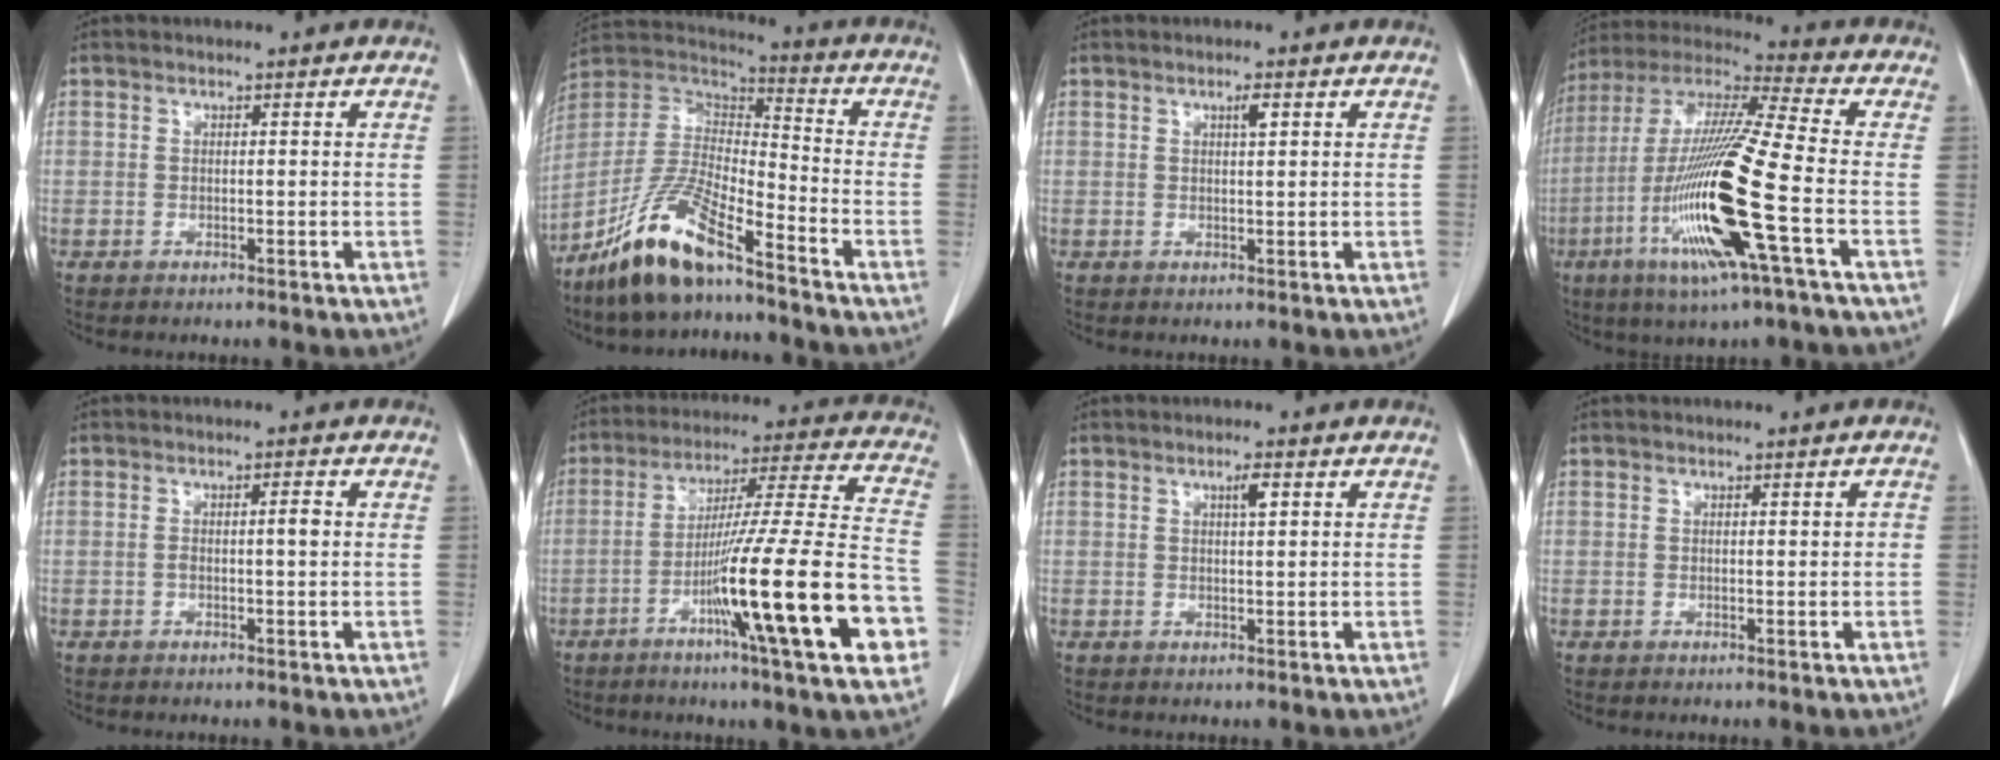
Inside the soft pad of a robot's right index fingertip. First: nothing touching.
{"total": 14.5, "force": [-10.1, 2.9, 10.0], "torque": [-0.207, -0.006, -0.192]}
{"total": 1.4, "force": [0.6, 0.2, 1.2], "torque": [-0.022, 0.000, 0.009]}
{"total": 20.3, "force": [-6.2, 0.0, 19.3], "torque": [-0.413, -0.027, -0.127]}
{"total": 1.9, "force": [-0.1, 0.1, 1.9], "torque": [-0.032, 0.004, -0.002]}
{"total": 23.1, "force": [-8.2, -0.2, 21.5], "torque": [-0.312, -0.018, -0.137]}
{"total": 1.8, "force": [0.8, 0.2, 1.6], "torque": [-0.028, 0.000, 0.012]}
{"total": 0.7, "force": [0.0, 0.2, 0.7], "torque": [-0.007, 0.001, 0.001]}